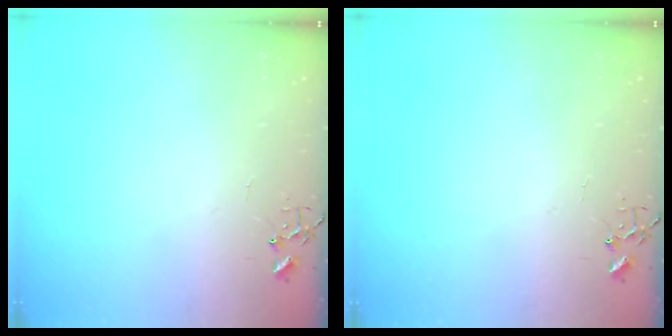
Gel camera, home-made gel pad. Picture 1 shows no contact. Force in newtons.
{"total": 0.0}